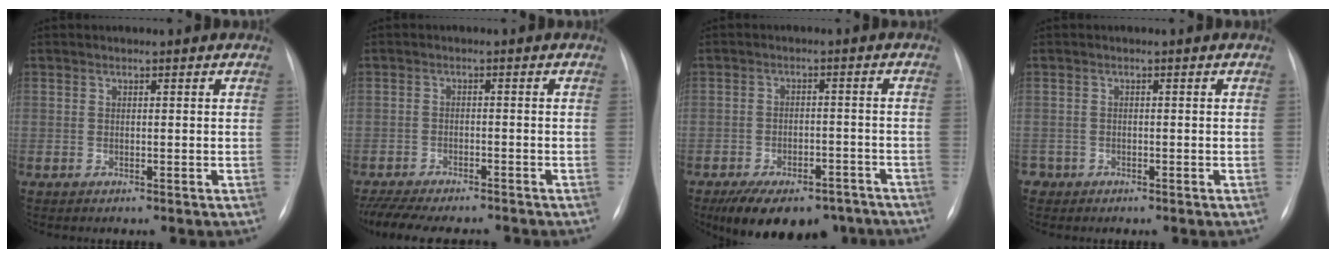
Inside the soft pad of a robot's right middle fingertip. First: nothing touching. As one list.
[{"total": 13.4, "force": [-11.7, 3.3, 5.7], "torque": [-0.119, -0.010, -0.165]}, {"total": 14.4, "force": [-10.7, 7.0, 6.5], "torque": [-0.105, 0.008, -0.146]}, {"total": 1.4, "force": [-1.0, 1.1, -0.2], "torque": [-0.002, 0.005, -0.017]}]